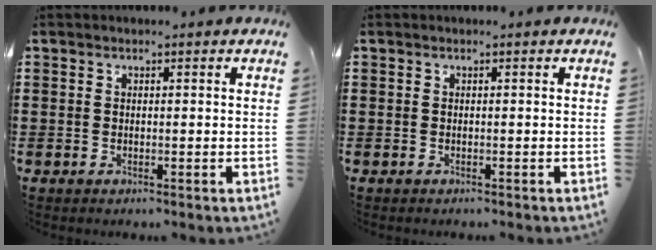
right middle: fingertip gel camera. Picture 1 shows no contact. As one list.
[{"total": 0.0}]